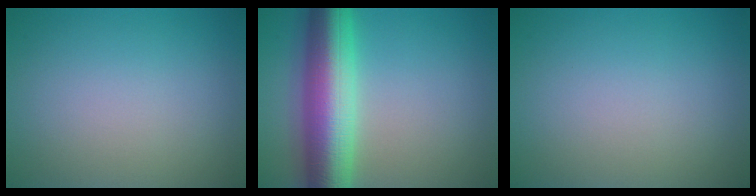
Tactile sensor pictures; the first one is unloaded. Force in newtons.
{"total": 10.1, "press": 10.1, "slide": 0.2}
{"total": 0.0}